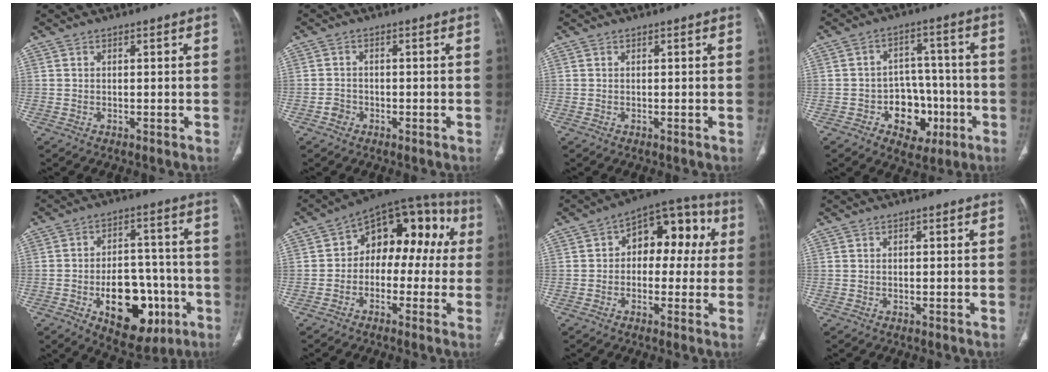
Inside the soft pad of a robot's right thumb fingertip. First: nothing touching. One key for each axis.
{"total": 1.9, "fx": -1.0, "fy": 1.5, "fz": 0.4, "tx": -0.006, "ty": 0.010, "tz": -0.021}
{"total": 0.0}
{"total": 10.7, "fx": -3.7, "fy": 8.2, "fz": 5.8, "tx": -0.034, "ty": 0.041, "tz": -0.049}
{"total": 17.6, "fx": -6.2, "fy": 10.5, "fz": 12.7, "tx": -0.136, "ty": 0.037, "tz": -0.077}
{"total": 16.1, "fx": 1.3, "fy": 10.4, "fz": 12.3, "tx": -0.104, "ty": 0.057, "tz": 0.003}
{"total": 13.6, "fx": 2.2, "fy": 8.6, "fz": 10.3, "tx": -0.082, "ty": 0.043, "tz": 0.019}
{"total": 0.6, "fx": 0.1, "fy": 0.4, "fz": 0.4, "tx": -0.004, "ty": 0.002, "tz": 0.002}